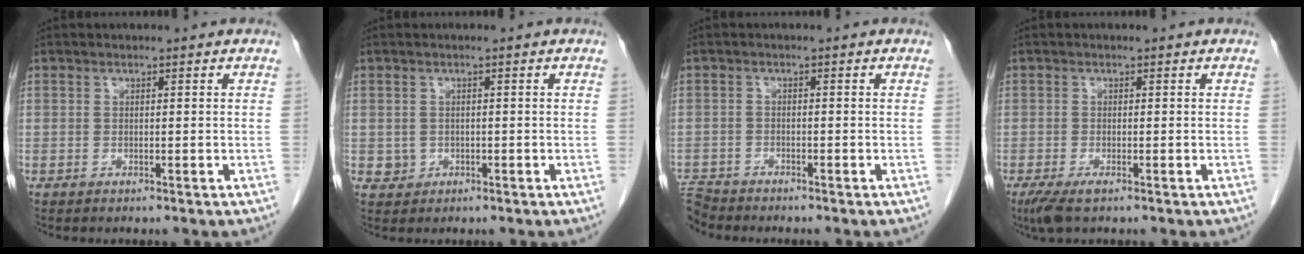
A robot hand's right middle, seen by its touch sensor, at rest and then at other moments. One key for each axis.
{"total": 1.4, "fx": -0.2, "fy": 1.4, "fz": 0.3, "tx": -0.004, "ty": 0.003, "tz": 0.002}
{"total": 3.7, "fx": -3.7, "fy": 0.2, "fz": -0.2, "tx": 0.006, "ty": -0.011, "tz": -0.071}
{"total": 2.9, "fx": -1.8, "fy": 0.6, "fz": 2.2, "tx": -0.045, "ty": -0.010, "tz": -0.033}